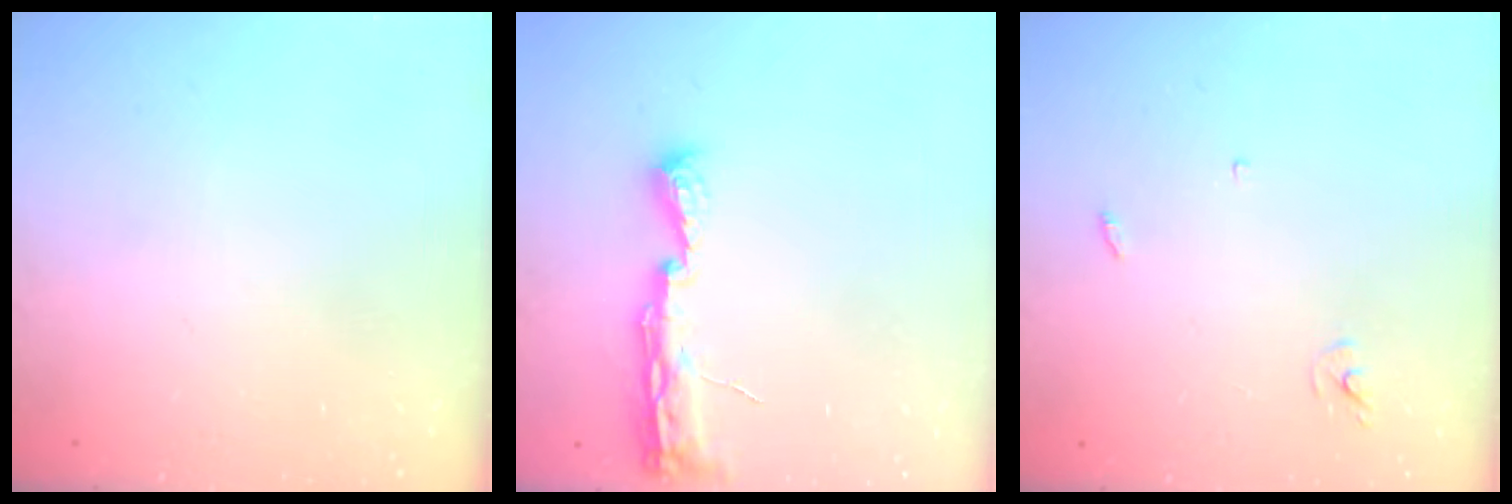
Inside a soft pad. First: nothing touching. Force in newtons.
{"total": 8.5, "press": 8.5, "slide": 1.2}
{"total": 2.4, "press": 2.4, "slide": 0.2}